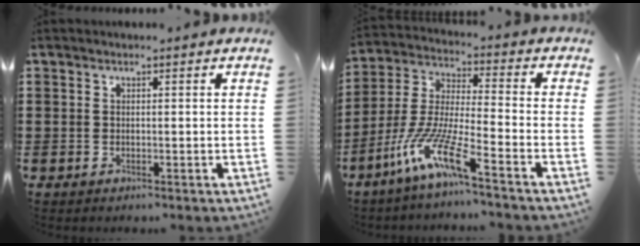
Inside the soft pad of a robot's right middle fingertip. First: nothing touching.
{"total": 10.2, "force": [-7.3, 0.6, 7.2], "torque": [-0.169, -0.020, -0.150]}